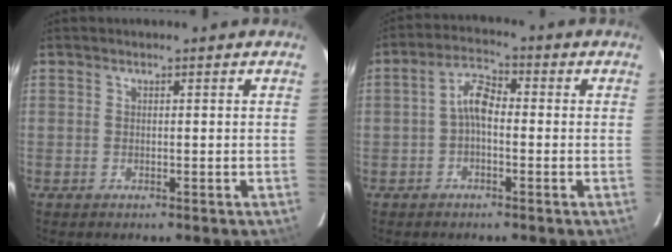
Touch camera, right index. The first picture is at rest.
{"total": 4.5, "force": [-1.0, 2.3, 3.8], "torque": [-0.075, 0.018, -0.021]}